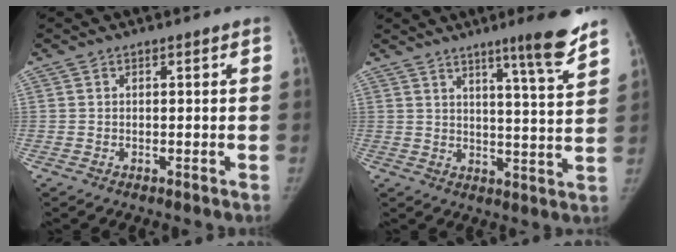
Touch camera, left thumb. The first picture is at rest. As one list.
[{"total": 10.6, "force": [7.4, 0.2, 7.7], "torque": [-0.101, -0.050, 0.107]}]